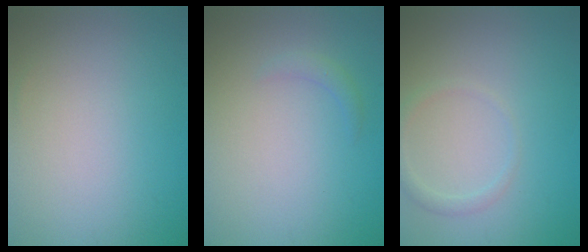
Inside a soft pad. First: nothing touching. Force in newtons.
{"total": 1.0, "press": 1.0, "slide": 0.1}
{"total": 1.3, "press": 1.3, "slide": 0.0}